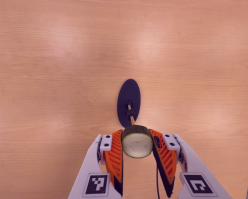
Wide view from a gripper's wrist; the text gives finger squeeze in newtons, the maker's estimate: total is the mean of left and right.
{"total": 13.0, "left": 12.3, "right": 13.7}